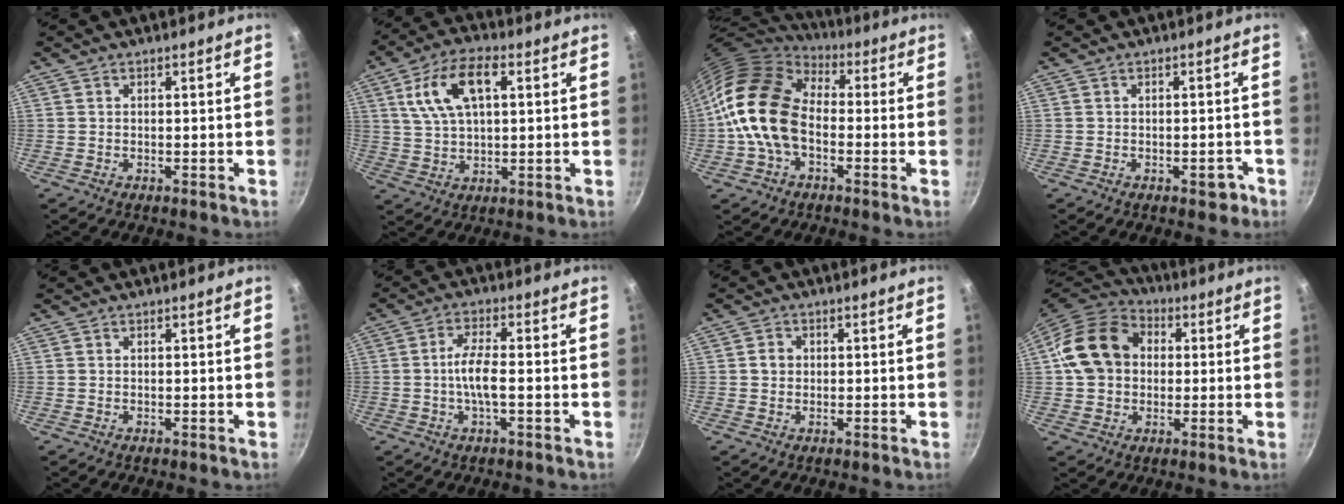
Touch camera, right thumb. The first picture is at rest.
{"total": 12.5, "force": [3.9, 6.4, 10.0], "torque": [-0.171, 0.010, 0.068]}
{"total": 15.5, "force": [-1.6, 10.5, 11.3], "torque": [-0.175, 0.029, -0.046]}
{"total": 2.7, "force": [-1.4, 1.5, 1.7], "torque": [-0.003, 0.021, -0.010]}
{"total": 0.0}
{"total": 5.8, "force": [-1.1, 1.6, 5.4], "torque": [-0.109, 0.015, -0.028]}
{"total": 2.2, "force": [0.2, 2.0, 0.9], "torque": [-0.006, 0.007, 0.000]}
{"total": 16.0, "force": [2.1, 12.8, 9.4], "torque": [-0.147, 0.031, 0.023]}